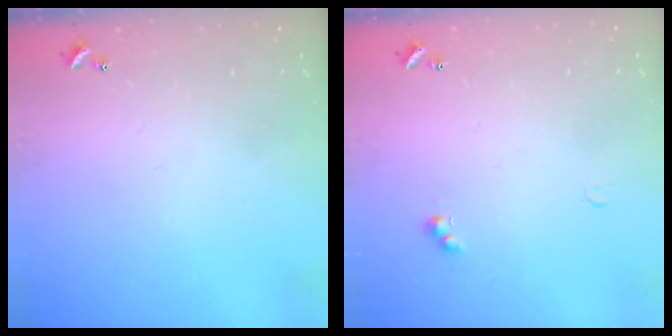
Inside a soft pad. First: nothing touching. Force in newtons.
{"total": 1.8, "press": 1.8, "slide": 0.4}